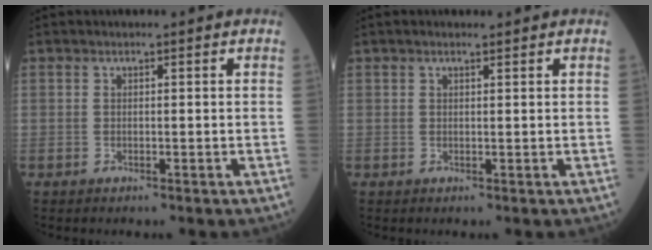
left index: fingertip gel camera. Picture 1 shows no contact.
{"total": 1.3, "force": [1.0, 0.2, 0.8], "torque": [-0.017, 0.010, 0.017]}